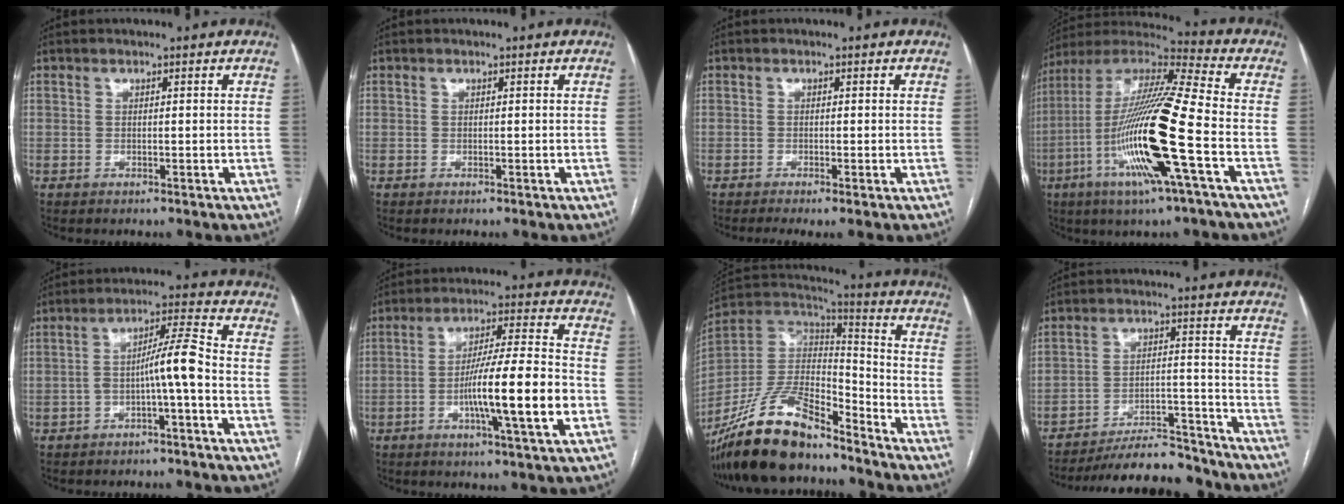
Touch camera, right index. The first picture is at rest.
{"total": 0.0}
{"total": 2.1, "force": [-1.3, 0.1, 1.7], "torque": [-0.029, -0.006, -0.023]}
{"total": 21.0, "force": [-6.1, 0.3, 20.0], "torque": [-0.413, -0.021, -0.125]}
{"total": 6.6, "force": [-2.0, -0.3, 6.2], "torque": [-0.105, 0.024, -0.032]}
{"total": 14.0, "force": [-3.8, 0.0, 13.5], "torque": [-0.227, 0.000, -0.066]}
{"total": 19.8, "force": [-16.0, 5.7, 10.1], "torque": [-0.215, 0.005, -0.298]}
{"total": 14.6, "force": [-13.9, 2.7, 3.7], "torque": [-0.047, 0.016, -0.197]}